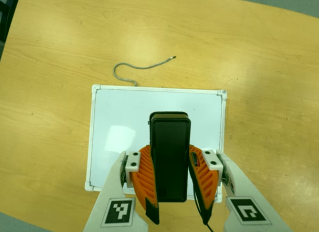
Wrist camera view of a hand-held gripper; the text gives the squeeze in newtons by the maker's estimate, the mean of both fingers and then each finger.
{"total": 7.7, "left": 6.1, "right": 9.3}